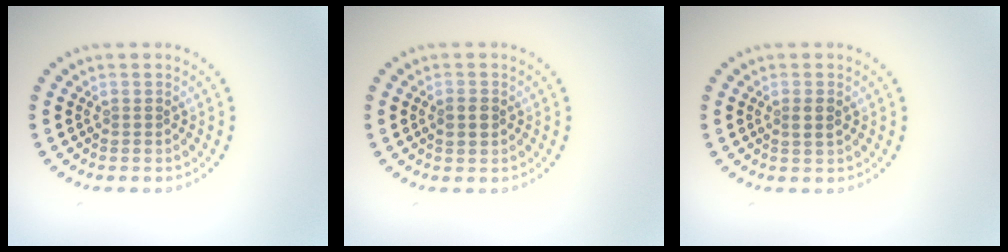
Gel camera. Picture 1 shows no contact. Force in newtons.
{"total": 1.4, "press": 1.4, "slide": 0.1}
{"total": 1.3, "press": 1.3, "slide": 0.4}